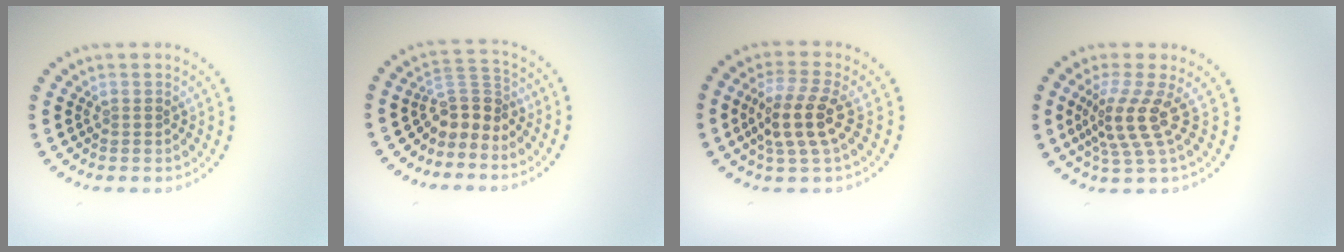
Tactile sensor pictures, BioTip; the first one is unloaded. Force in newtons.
{"total": 3.0, "press": 2.2, "slide": 2.0}
{"total": 4.0, "press": 3.5, "slide": 1.8}
{"total": 3.6, "press": 2.6, "slide": 2.5}